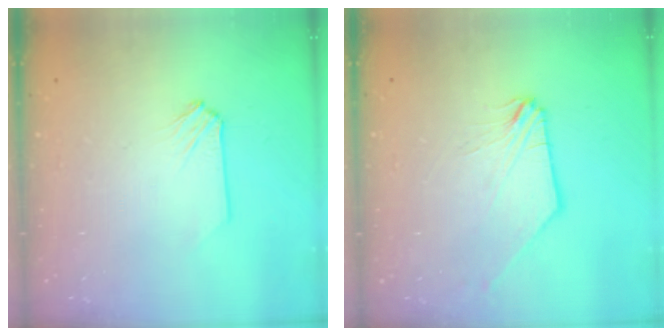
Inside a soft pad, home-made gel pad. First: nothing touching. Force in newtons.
{"total": 1.6, "press": 1.6, "slide": 0.4}